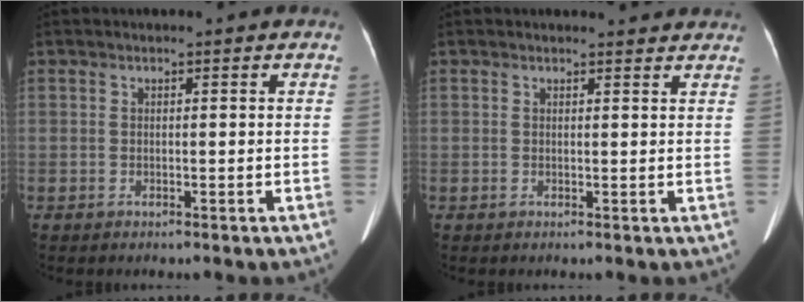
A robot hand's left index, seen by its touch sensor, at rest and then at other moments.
{"total": 3.6, "force": [3.5, 0.9, 0.6], "torque": [-0.006, 0.005, 0.029]}